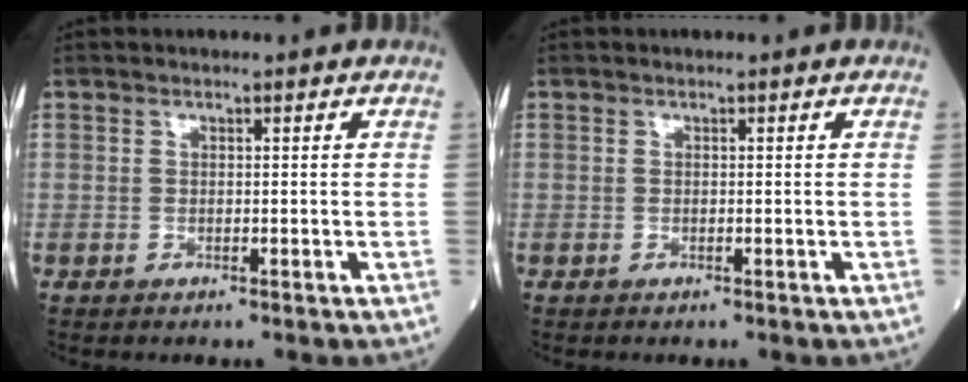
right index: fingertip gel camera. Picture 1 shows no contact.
{"total": 0.0}